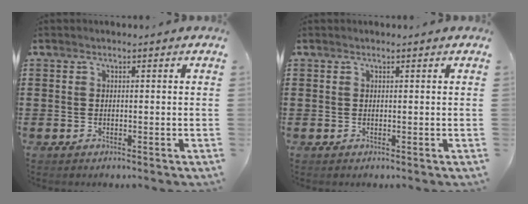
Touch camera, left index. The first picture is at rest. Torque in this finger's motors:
{"motor_torque": [-0.04, -0.02, -0.01, 0.00]}